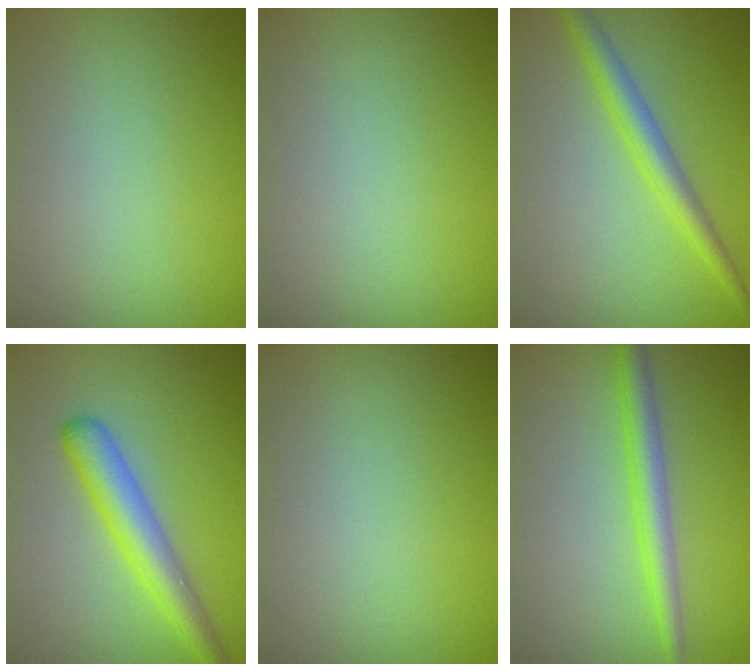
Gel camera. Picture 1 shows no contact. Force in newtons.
{"total": 0.0}
{"total": 3.0, "press": 3.0, "slide": 0.1}
{"total": 4.4, "press": 4.4, "slide": 0.1}
{"total": 0.0}
{"total": 3.0, "press": 3.0, "slide": 0.2}